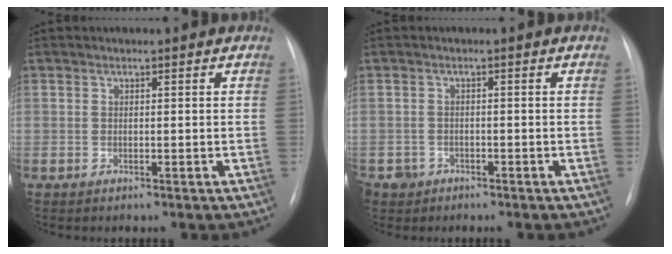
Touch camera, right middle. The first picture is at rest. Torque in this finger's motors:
{"motor_torque": [0.11, -0.11, 0.09, 0.04]}